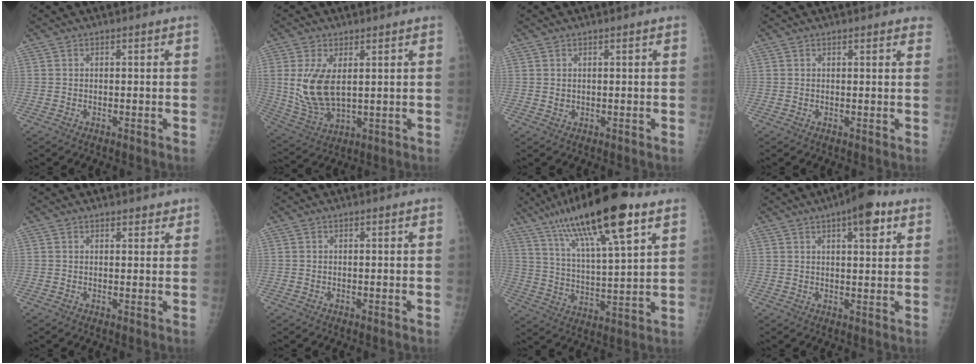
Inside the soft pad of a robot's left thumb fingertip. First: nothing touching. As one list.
[{"total": 11.2, "force": [2.1, 6.1, 9.1], "torque": [-0.181, -0.019, 0.056]}, {"total": 0.9, "force": [0.4, 0.7, 0.5], "torque": [-0.003, -0.003, 0.008]}, {"total": 2.6, "force": [2.1, 0.8, 1.3], "torque": [0.001, 0.001, 0.019]}, {"total": 2.4, "force": [2.0, 1.1, 0.8], "torque": [0.010, -0.008, 0.020]}, {"total": 0.0}, {"total": 21.1, "force": [12.5, 4.3, 16.4], "torque": [-0.279, -0.028, 0.220]}, {"total": 8.5, "force": [4.5, 2.9, 6.6], "torque": [-0.078, -0.011, 0.058]}]